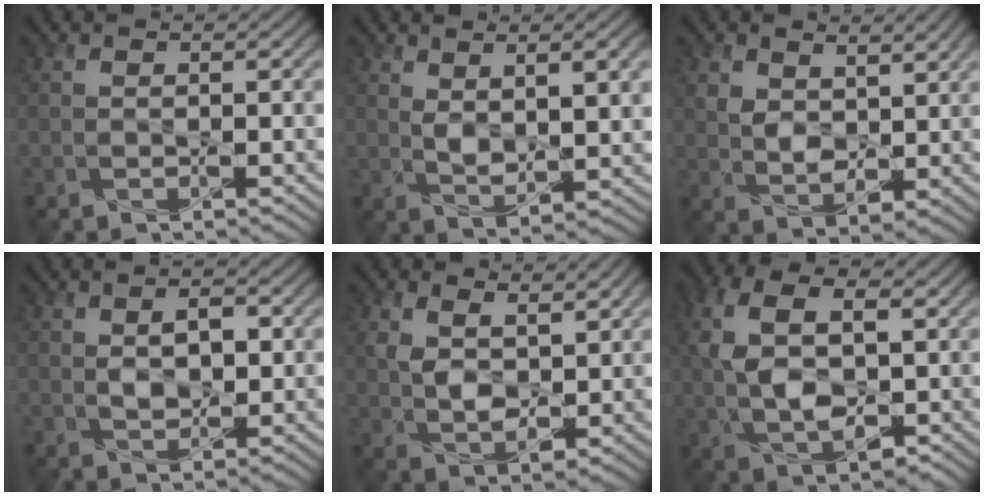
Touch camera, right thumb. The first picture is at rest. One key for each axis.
{"total": 6.9, "fx": 2.3, "fy": 2.8, "fz": 5.9, "tx": -0.113, "ty": -0.005, "tz": 0.044}
{"total": 5.4, "fx": 2.6, "fy": 3.3, "fz": 3.3, "tx": -0.080, "ty": -0.009, "tz": 0.051}
{"total": 3.8, "fx": 0.4, "fy": 2.3, "fz": 3.0, "tx": -0.056, "ty": -0.002, "tz": 0.009}
{"total": 6.1, "fx": 2.1, "fy": 3.6, "fz": 4.4, "tx": -0.097, "ty": -0.007, "tz": 0.041}
{"total": 9.9, "fx": 1.0, "fy": 5.9, "fz": 7.9, "tx": -0.181, "ty": 0.004, "tz": 0.015}